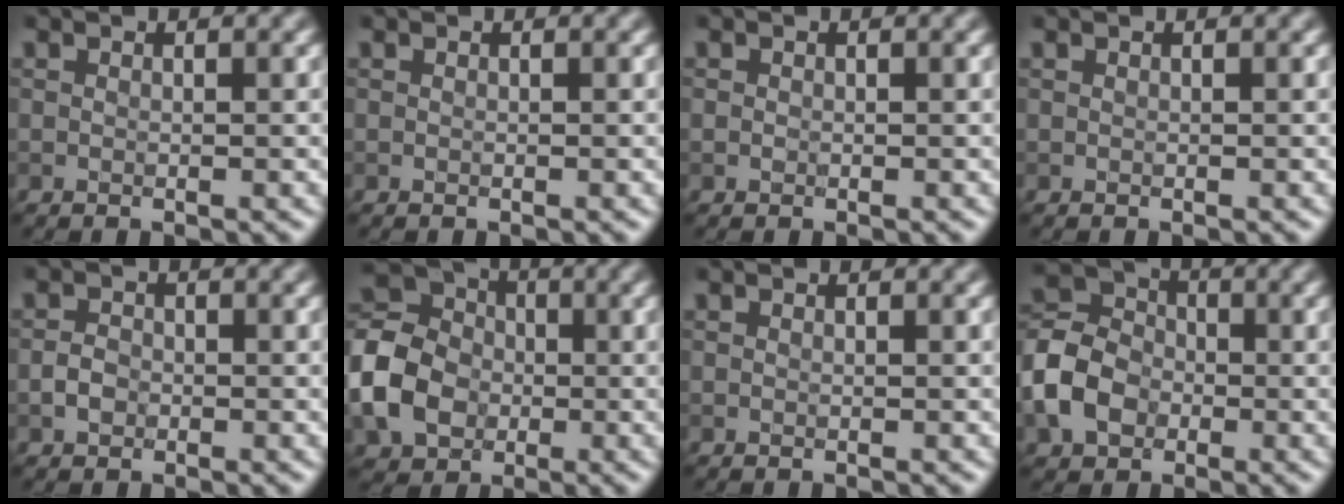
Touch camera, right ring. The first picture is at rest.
{"total": 0.0}
{"total": 0.5, "force": [-0.1, 0.5, 0.2], "torque": [-0.001, -0.004, -0.002]}
{"total": 0.0}
{"total": 1.5, "force": [-0.6, 1.1, 0.8], "torque": [-0.014, 0.002, -0.014]}
{"total": 8.5, "force": [-2.0, 6.8, 4.7], "torque": [-0.119, 0.009, -0.061]}
{"total": 0.0}
{"total": 6.7, "force": [-2.2, 5.2, 3.7], "torque": [-0.079, 0.012, -0.065]}